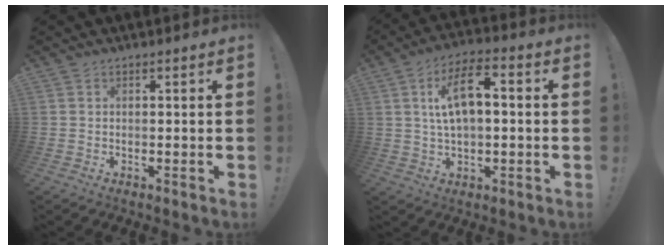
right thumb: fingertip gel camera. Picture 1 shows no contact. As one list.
[{"total": 11.0, "force": [2.0, 5.2, 9.5], "torque": [-0.152, 0.013, 0.037]}]